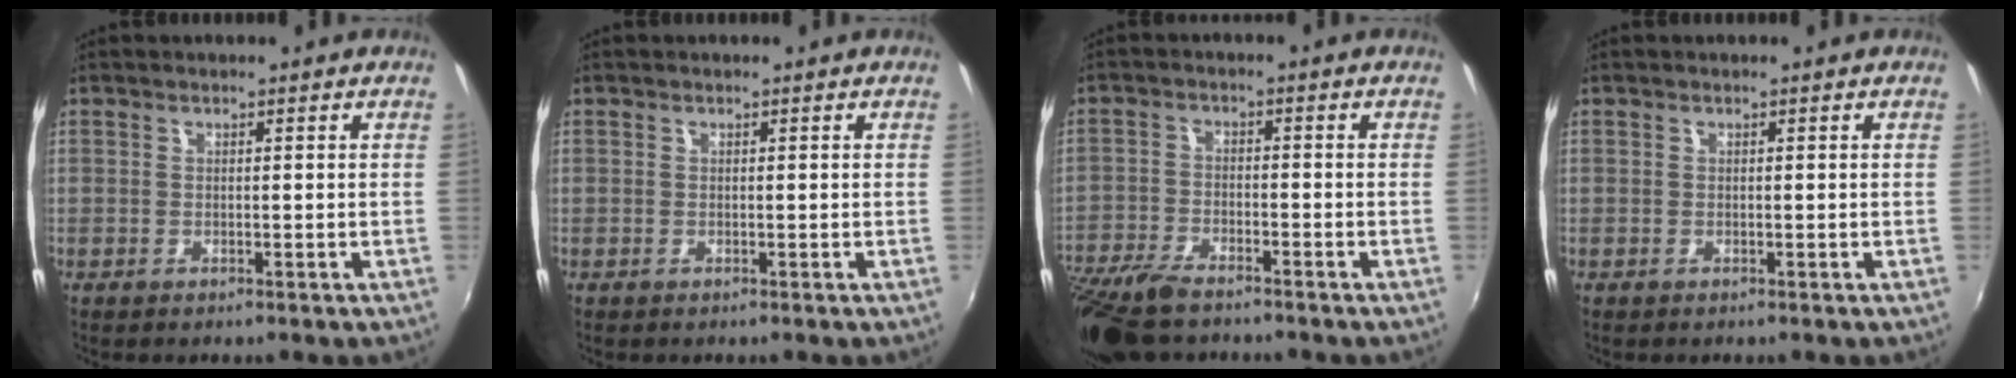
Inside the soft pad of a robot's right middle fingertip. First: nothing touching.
{"total": 0.0}
{"total": 12.1, "force": [-9.8, 3.9, 6.0], "torque": [-0.152, -0.029, -0.188]}
{"total": 0.0}